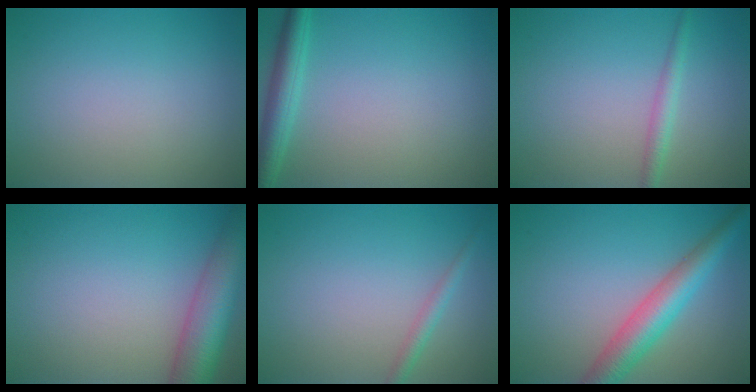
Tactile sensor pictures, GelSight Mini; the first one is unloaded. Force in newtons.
{"total": 3.1, "press": 3.1, "slide": 0.2}
{"total": 1.7, "press": 1.7, "slide": 0.0}
{"total": 7.3, "press": 7.3, "slide": 0.4}
{"total": 1.4, "press": 1.4, "slide": 0.0}
{"total": 5.2, "press": 5.2, "slide": 0.2}